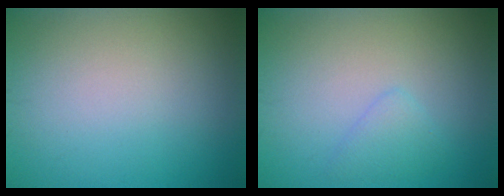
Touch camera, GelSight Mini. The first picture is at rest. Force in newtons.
{"total": 1.6, "press": 1.6, "slide": 0.1}